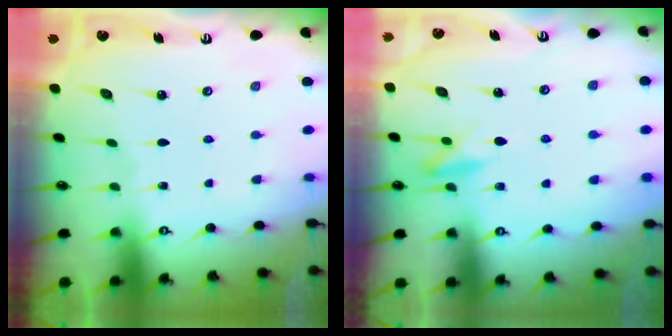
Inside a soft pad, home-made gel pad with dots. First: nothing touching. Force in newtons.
{"total": 9.1, "press": 9.0, "slide": 1.4}